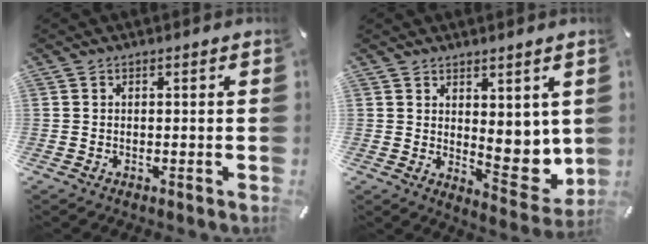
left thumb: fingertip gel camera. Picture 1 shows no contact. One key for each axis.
{"total": 9.1, "fx": 1.3, "fy": 5.2, "fz": 7.4, "tx": -0.070, "ty": -0.039, "tz": 0.037}